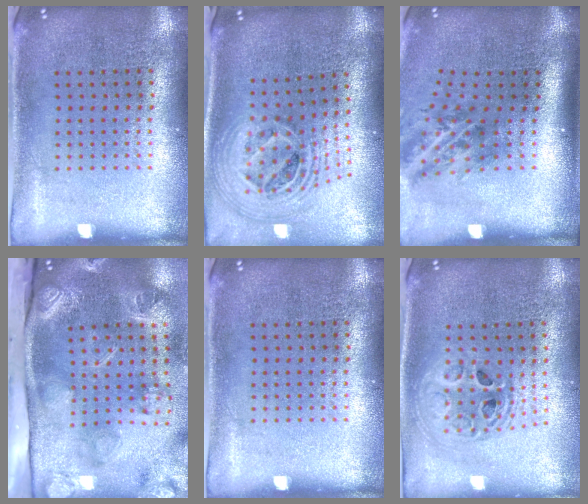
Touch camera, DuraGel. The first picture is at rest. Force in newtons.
{"total": 2.6, "press": 1.9, "slide": 1.8}
{"total": 2.0, "press": 1.3, "slide": 1.5}
{"total": 4.7, "press": 3.2, "slide": 3.4}
{"total": 0.0}
{"total": 2.0, "press": 1.6, "slide": 1.2}